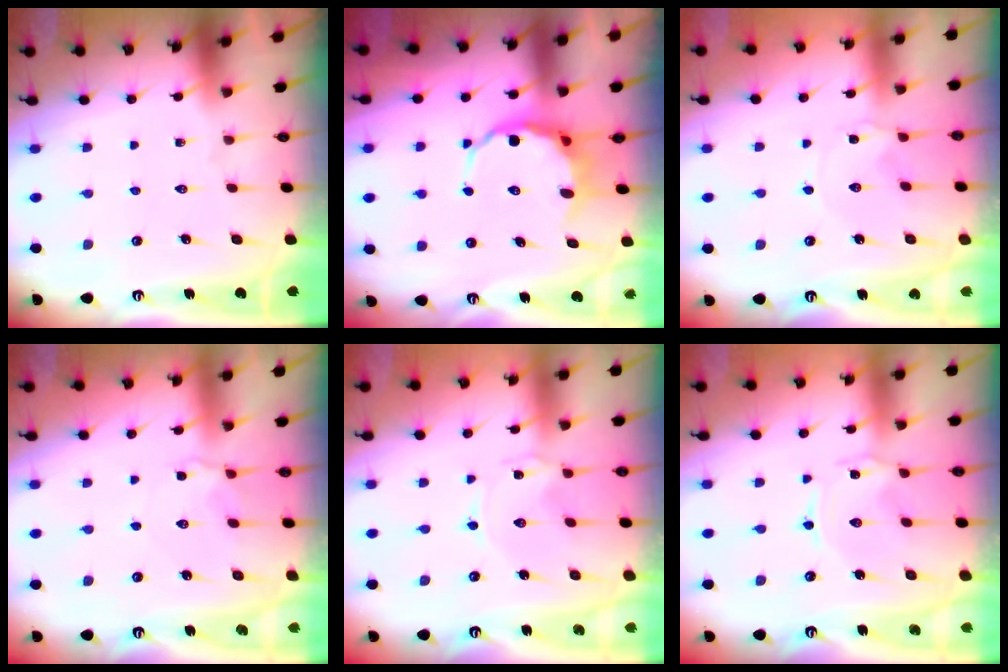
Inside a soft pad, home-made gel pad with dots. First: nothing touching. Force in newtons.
{"total": 9.3, "press": 9.1, "slide": 2.3}
{"total": 0.8, "press": 0.8, "slide": 0.0}
{"total": 2.8, "press": 2.7, "slide": 0.5}
{"total": 0.0}
{"total": 0.0}